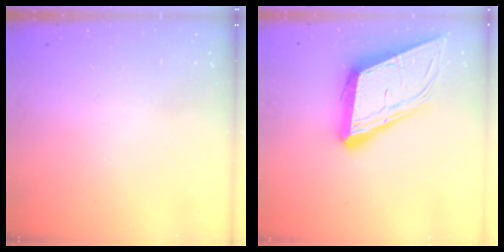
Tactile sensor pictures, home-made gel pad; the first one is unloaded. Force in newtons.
{"total": 14.8, "press": 14.1, "slide": 4.2}